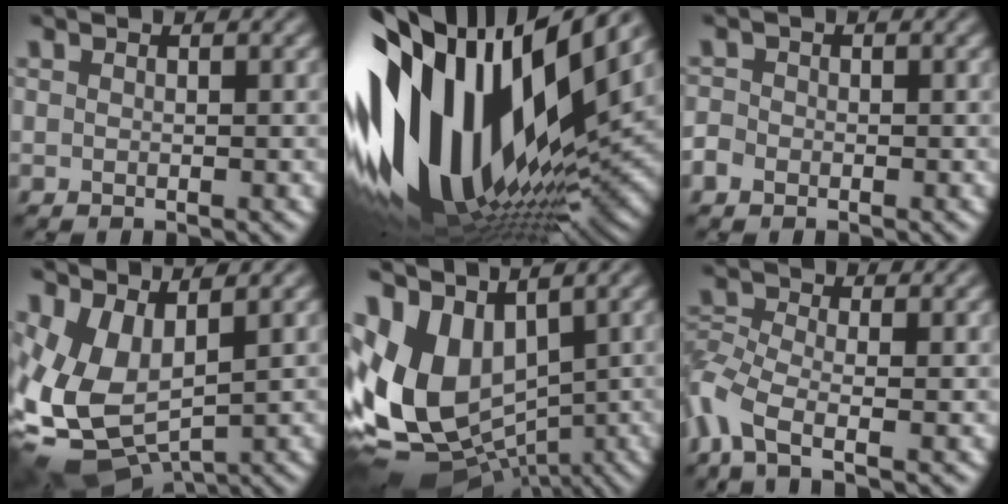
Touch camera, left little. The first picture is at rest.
{"total": 17.9, "force": [2.2, 8.6, 15.5], "torque": [-0.286, 0.005, 0.029]}
{"total": 1.2, "force": [-0.7, 0.9, 0.4], "torque": [-0.006, 0.002, -0.019]}
{"total": 7.4, "force": [-0.4, 4.3, 6.1], "torque": [-0.139, -0.024, 0.001]}
{"total": 11.6, "force": [0.7, 7.9, 8.5], "torque": [-0.185, -0.015, 0.015]}
{"total": 4.6, "force": [-2.6, 1.7, 3.4], "torque": [-0.089, -0.007, -0.070]}